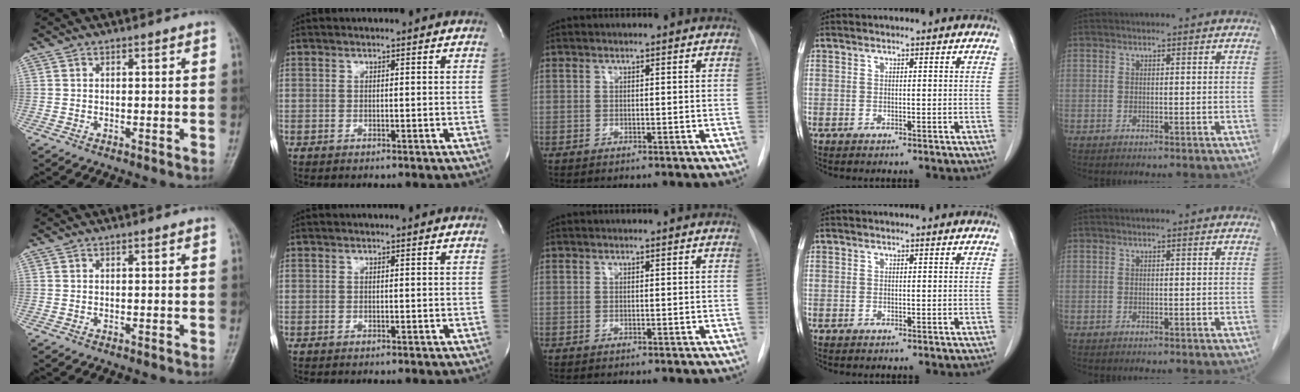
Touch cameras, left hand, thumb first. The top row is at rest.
{}